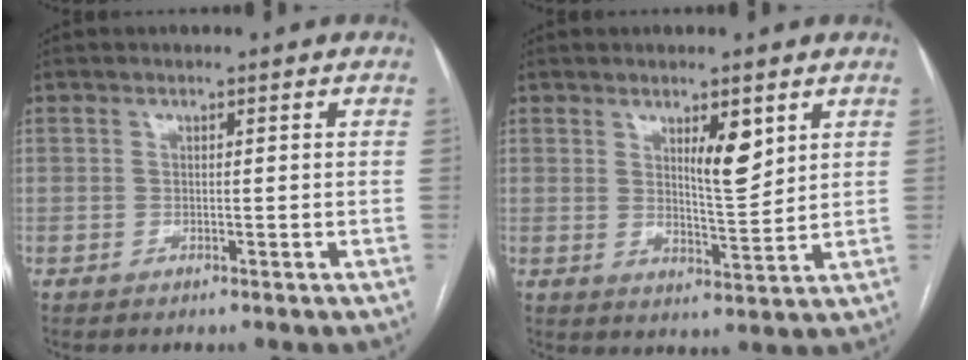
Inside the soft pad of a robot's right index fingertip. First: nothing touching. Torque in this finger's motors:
{"motor_torque": [-0.08, 0.18, 0.01, 0.02]}